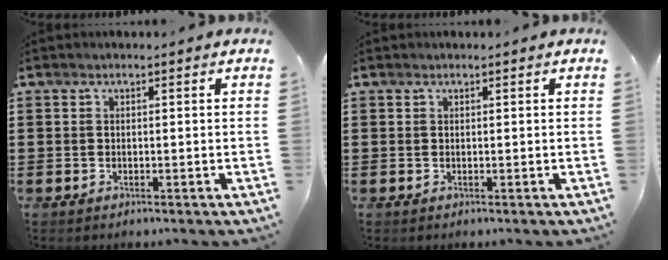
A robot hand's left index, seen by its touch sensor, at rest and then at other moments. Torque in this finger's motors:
{"motor_torque": [-0.16, 0.18, -0.02, 0.00]}